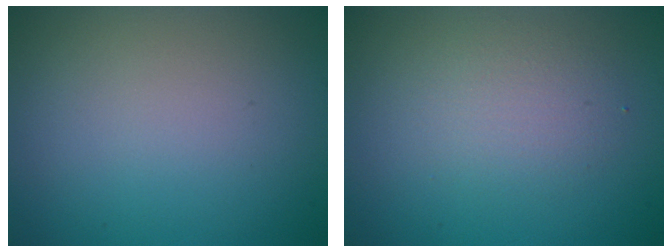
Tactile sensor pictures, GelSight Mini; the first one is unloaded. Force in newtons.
{"total": 2.2, "press": 2.2, "slide": 0.1}